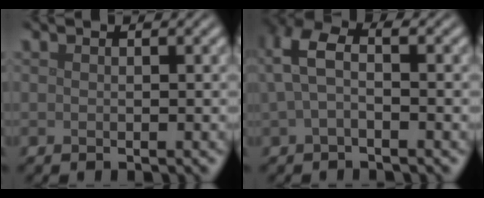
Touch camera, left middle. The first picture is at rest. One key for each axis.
{"total": 3.9, "fx": 0.8, "fy": 2.2, "fz": 3.2, "tx": -0.077, "ty": 0.011, "tz": 0.009}